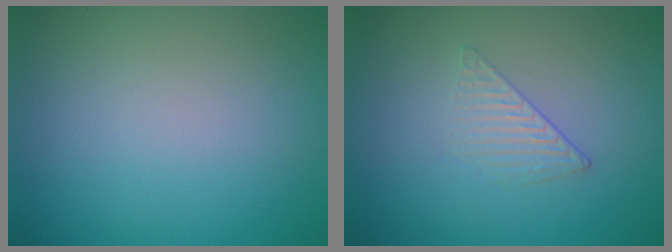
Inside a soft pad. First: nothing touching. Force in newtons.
{"total": 1.3, "press": 0.4, "slide": 1.2}